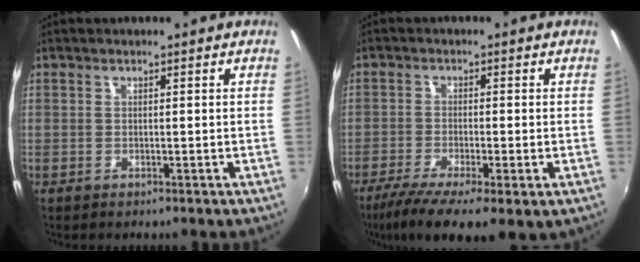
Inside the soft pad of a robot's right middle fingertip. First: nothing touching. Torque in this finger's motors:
{"motor_torque": [1.15, -0.99, 0.47, 0.11]}